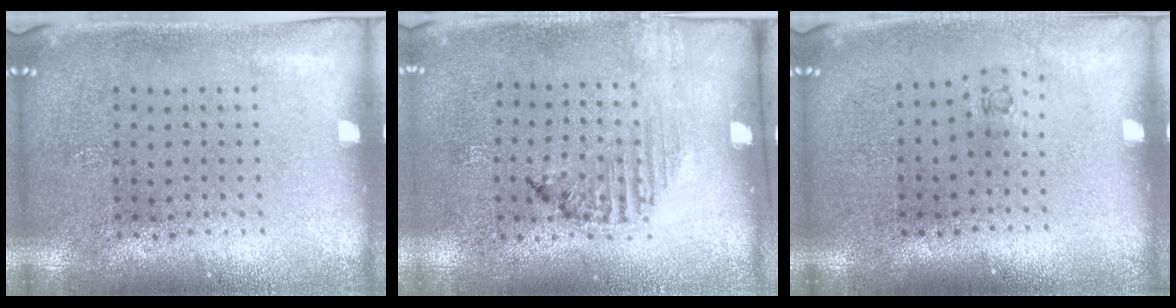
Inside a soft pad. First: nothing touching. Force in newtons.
{"total": 1.2, "press": 1.1, "slide": 0.4}
{"total": 0.7, "press": 0.3, "slide": 0.6}